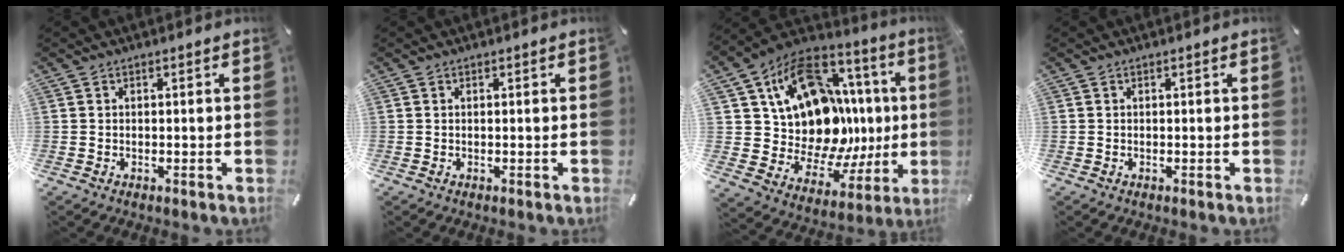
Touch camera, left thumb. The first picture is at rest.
{"total": 0.0}
{"total": 18.7, "force": [4.0, 14.2, 11.4], "torque": [-0.189, -0.059, 0.091]}
{"total": 0.0}